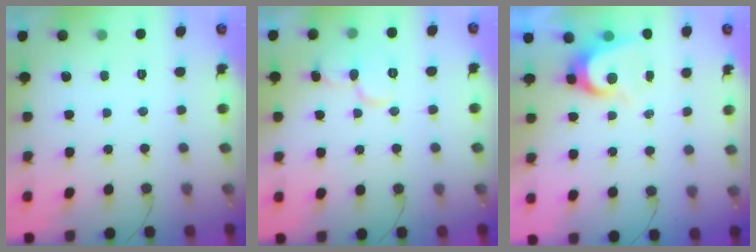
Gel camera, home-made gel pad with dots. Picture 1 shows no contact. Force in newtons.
{"total": 9.4, "press": 9.3, "slide": 1.2}
{"total": 7.1, "press": 7.1, "slide": 0.8}